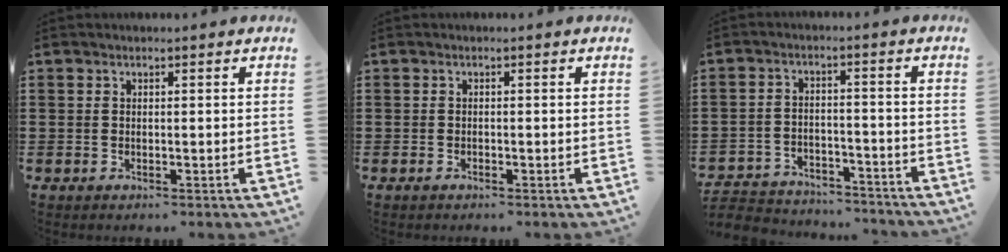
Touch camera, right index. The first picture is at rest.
{"total": 0.6, "force": [-0.5, 0.1, 0.2], "torque": [-0.006, -0.003, -0.010]}
{"total": 4.0, "force": [-3.9, 0.7, 0.1], "torque": [-0.017, 0.001, -0.084]}